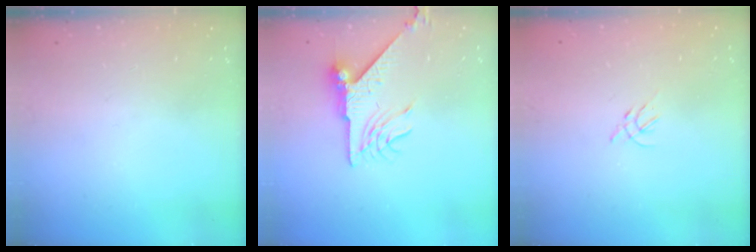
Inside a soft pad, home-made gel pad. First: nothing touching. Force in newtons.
{"total": 7.7, "press": 7.7, "slide": 1.0}
{"total": 2.3, "press": 2.2, "slide": 0.6}